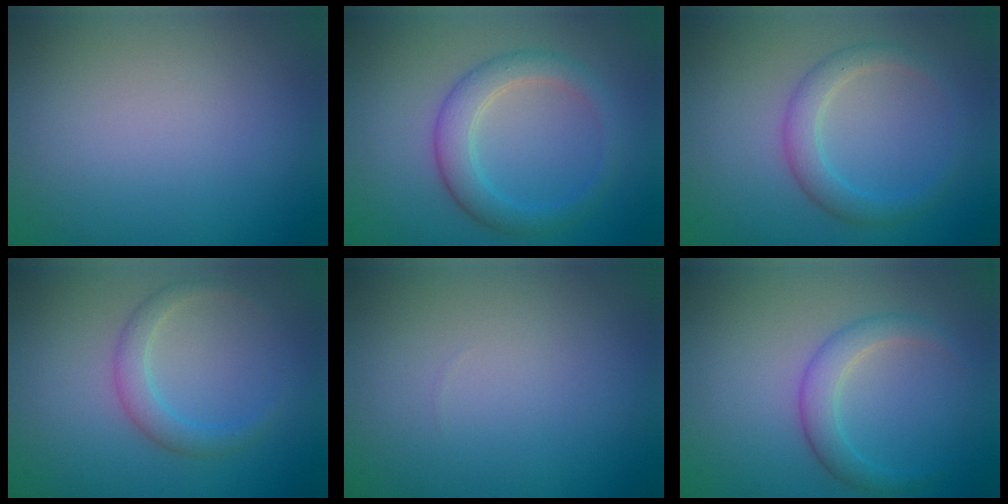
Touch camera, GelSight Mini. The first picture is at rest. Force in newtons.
{"total": 3.5, "press": 3.5, "slide": 0.1}
{"total": 2.6, "press": 2.6, "slide": 0.1}
{"total": 2.0, "press": 2.0, "slide": 0.2}
{"total": 0.0}
{"total": 2.5, "press": 2.5, "slide": 0.1}